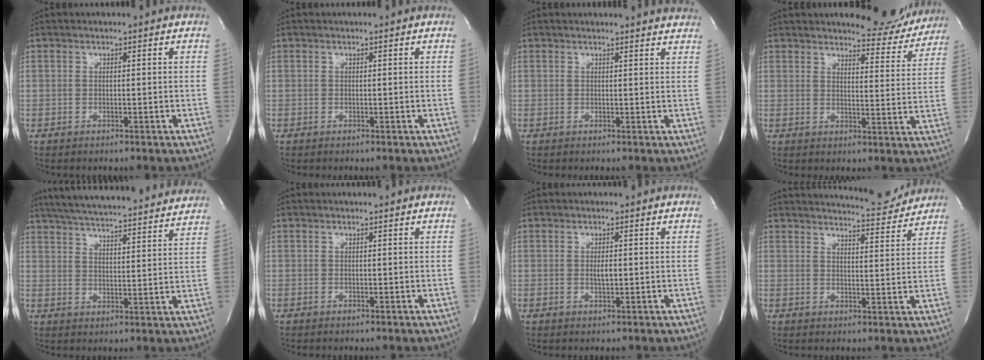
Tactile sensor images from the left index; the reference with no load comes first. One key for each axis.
{"total": 0.0}
{"total": 9.1, "fx": 8.9, "fy": 0.8, "fz": 1.7, "tx": -0.008, "ty": -0.006, "tz": 0.077}
{"total": 9.5, "fx": 9.2, "fy": 2.0, "fz": 1.5, "tx": -0.004, "ty": -0.034, "tz": 0.105}
{"total": 28.3, "fx": 25.9, "fy": 3.7, "fz": 10.9, "tx": -0.188, "ty": -0.021, "tz": 0.334}
{"total": 0.0}
{"total": 1.5, "fx": -0.2, "fy": 0.4, "fz": 1.4, "tx": -0.028, "ty": -0.005, "tz": -0.001}
{"total": 8.3, "fx": 8.2, "fy": 0.4, "fz": 0.9, "tx": -0.015, "ty": -0.017, "tz": 0.103}